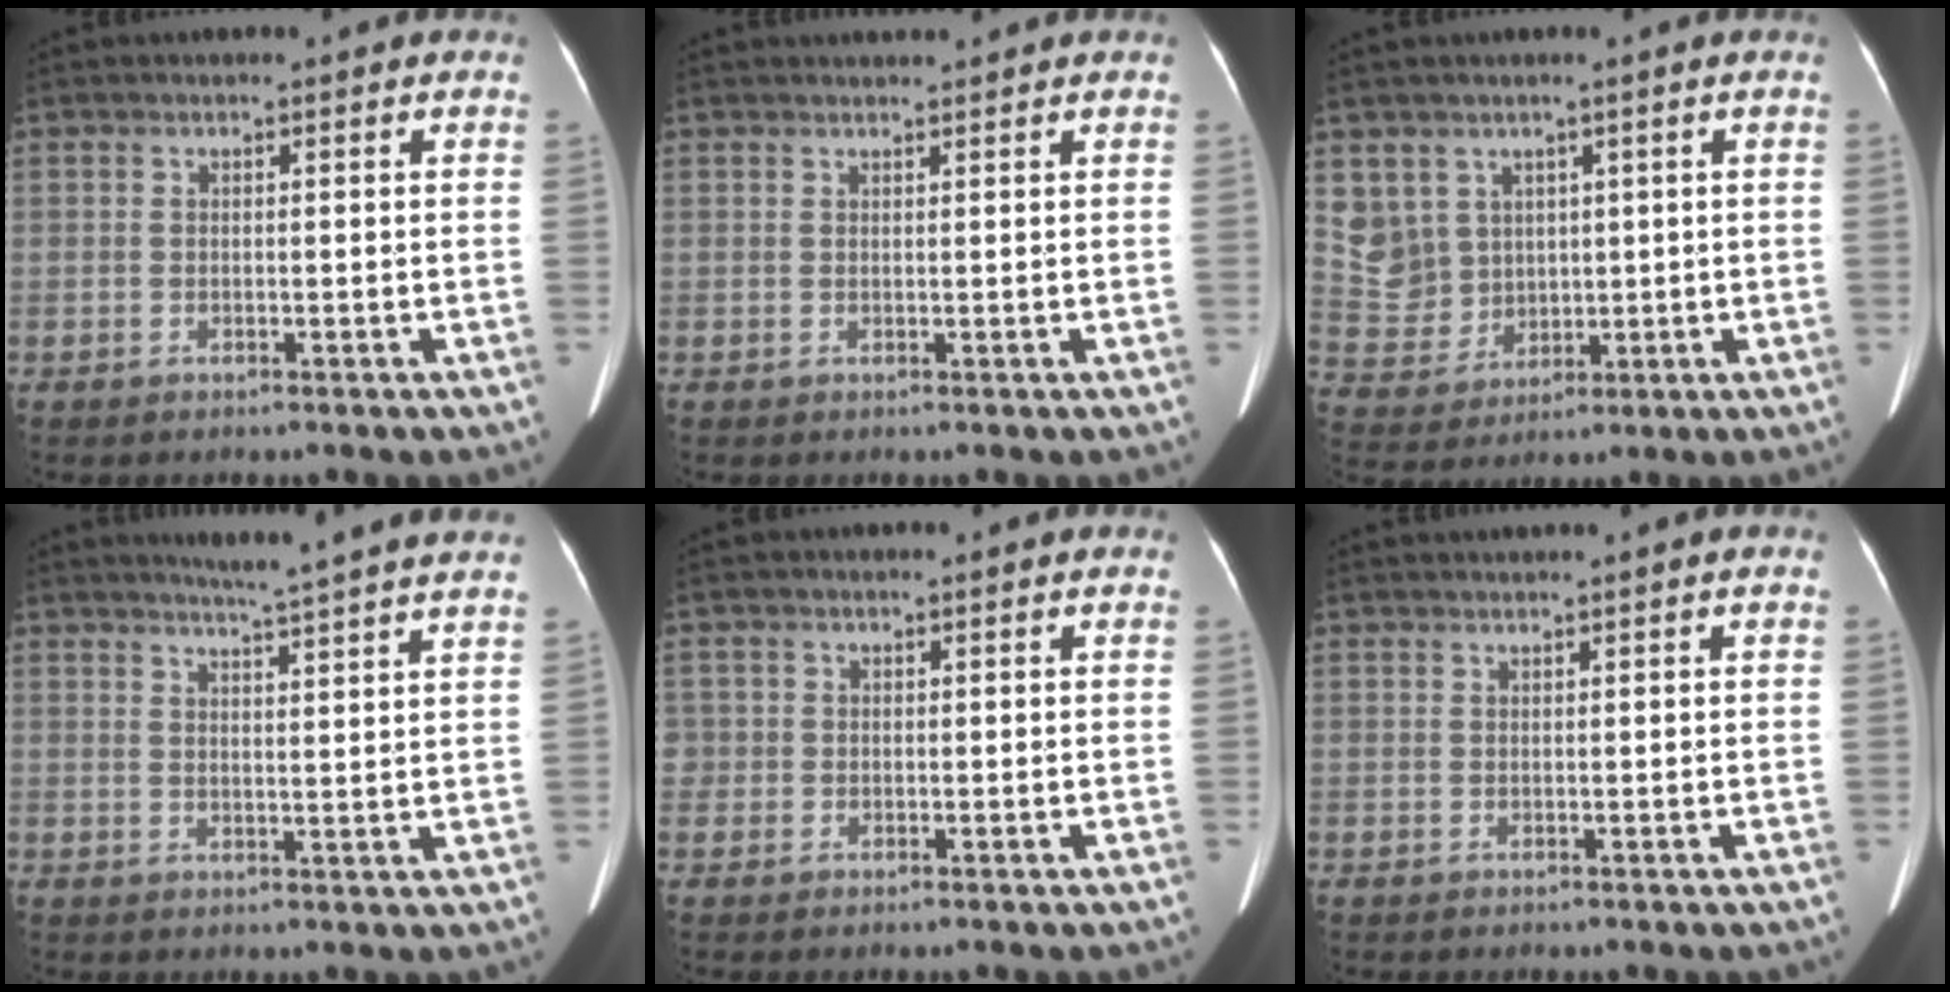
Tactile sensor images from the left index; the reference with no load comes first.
{"total": 1.9, "force": [1.8, -0.2, 0.4], "torque": [-0.004, 0.018, 0.034]}
{"total": 8.0, "force": [3.4, 7.2, 0.4], "torque": [-0.018, 0.008, 0.085]}
{"total": 11.5, "force": [10.3, -1.3, 5.0], "torque": [-0.074, -0.011, 0.119]}
{"total": 1.6, "force": [-0.2, 1.6, -0.1], "torque": [0.017, -0.002, -0.007]}
{"total": 0.9, "force": [0.6, -0.3, 0.5], "torque": [-0.015, 0.006, 0.019]}